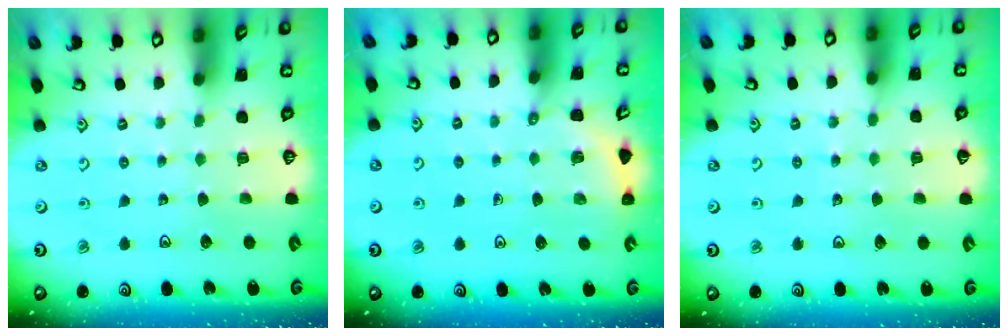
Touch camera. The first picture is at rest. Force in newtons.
{"total": 2.6, "press": 2.6, "slide": 0.2}
{"total": 3.1, "press": 3.1, "slide": 0.3}